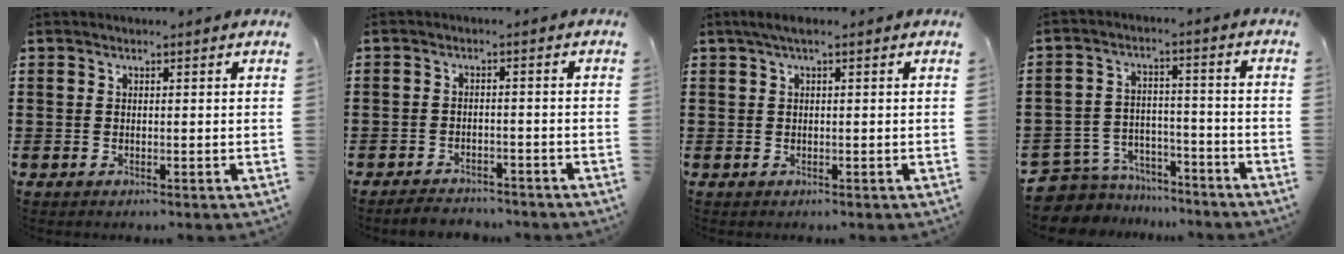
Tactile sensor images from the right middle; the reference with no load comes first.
{"total": 2.6, "force": [-2.6, 0.3, 0.2], "torque": [-0.010, -0.002, -0.053]}
{"total": 1.3, "force": [0.4, 0.0, 1.3], "torque": [-0.024, 0.001, 0.007]}
{"total": 6.2, "force": [-6.0, 1.4, 0.4], "torque": [-0.031, 0.004, -0.128]}